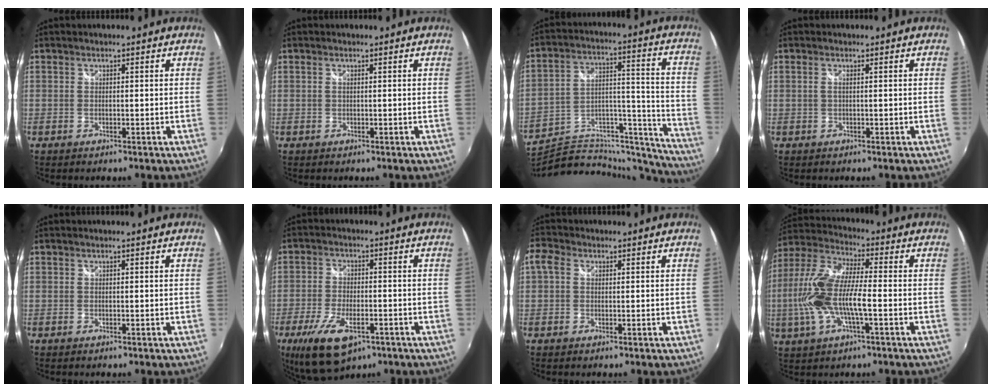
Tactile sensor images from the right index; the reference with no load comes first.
{"total": 0.0}
{"total": 24.3, "force": [-20.3, 9.8, 9.0], "torque": [-0.136, 0.054, -0.280]}
{"total": 0.7, "force": [-0.1, -0.1, 0.7], "torque": [-0.013, 0.001, -0.003]}
{"total": 0.0}
{"total": 13.0, "force": [-7.0, 5.7, 9.4], "torque": [-0.207, -0.035, -0.118]}
{"total": 2.9, "force": [0.3, 2.4, 1.7], "torque": [-0.037, 0.010, -0.001]}
{"total": 15.1, "force": [-2.6, 4.5, 14.2], "torque": [-0.298, 0.001, -0.054]}